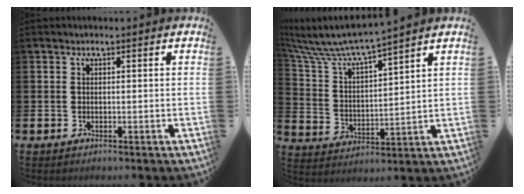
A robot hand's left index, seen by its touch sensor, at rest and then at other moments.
{"total": 6.7, "force": [6.4, 0.6, 2.1], "torque": [-0.075, -0.047, 0.103]}